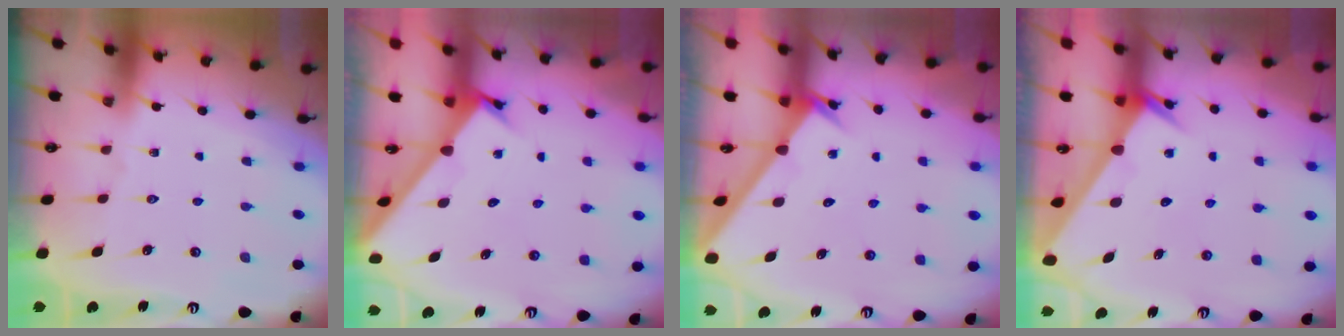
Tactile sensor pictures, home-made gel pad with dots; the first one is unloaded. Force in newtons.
{"total": 2.0, "press": 2.0, "slide": 0.2}
{"total": 2.3, "press": 2.3, "slide": 0.2}
{"total": 2.5, "press": 2.5, "slide": 0.1}